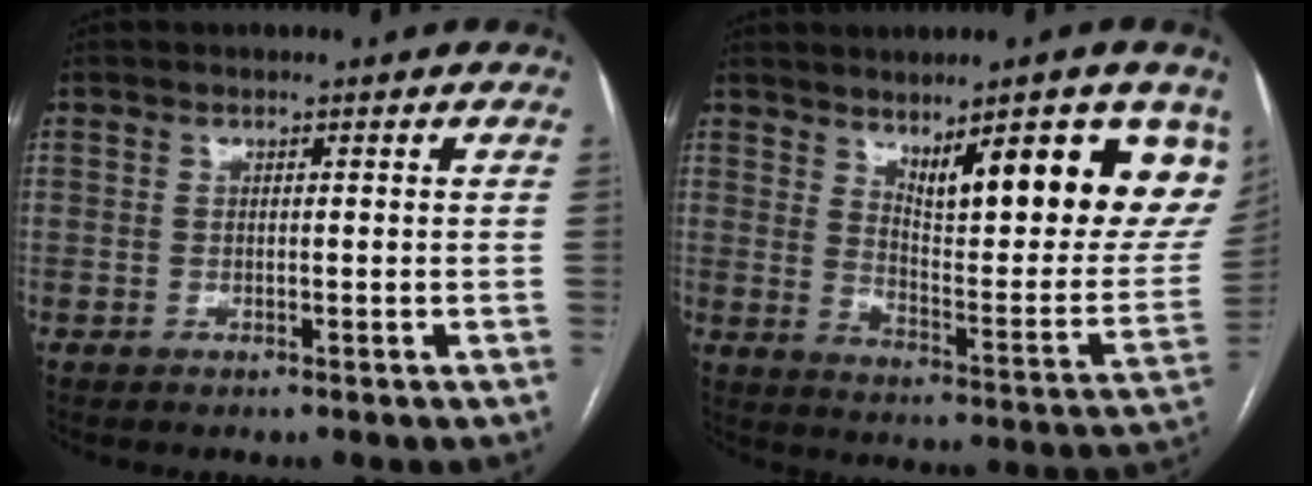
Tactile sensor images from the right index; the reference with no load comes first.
{"total": 20.6, "force": [11.0, 4.0, 17.0], "torque": [-0.210, -0.017, 0.160]}